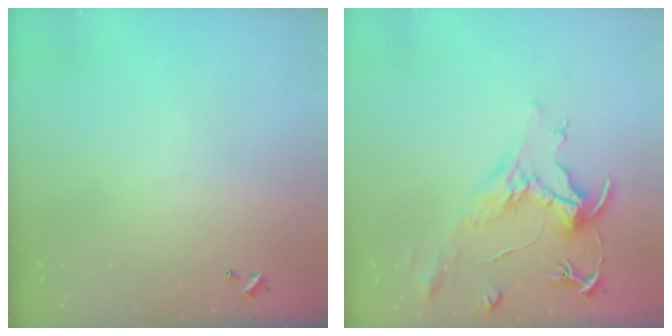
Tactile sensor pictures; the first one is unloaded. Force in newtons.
{"total": 2.1, "press": 1.7, "slide": 1.3}